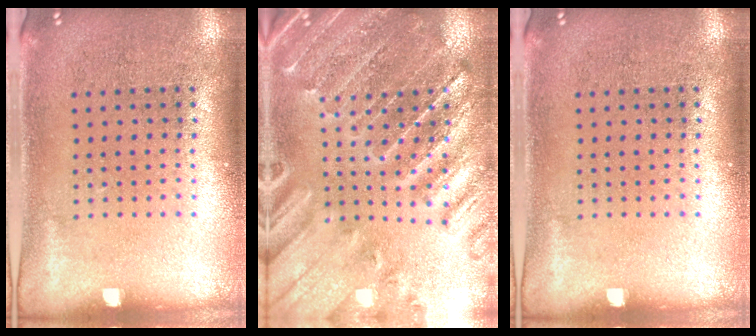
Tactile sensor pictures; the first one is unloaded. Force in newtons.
{"total": 1.8, "press": 1.8, "slide": 0.3}
{"total": 0.0}